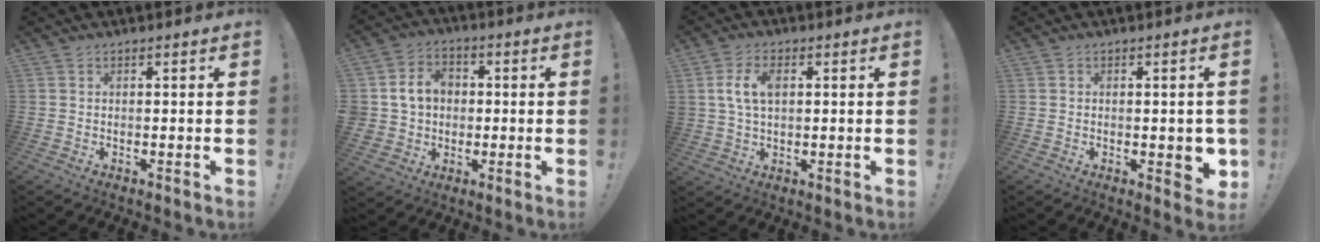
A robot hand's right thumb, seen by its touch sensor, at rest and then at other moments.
{"total": 10.3, "force": [1.3, 9.3, 4.4], "torque": [-0.084, 0.015, 0.036]}
{"total": 7.7, "force": [1.7, 4.9, 5.8], "torque": [-0.109, 0.008, 0.032]}
{"total": 4.7, "force": [-0.7, 2.8, 3.7], "torque": [-0.032, 0.003, -0.007]}